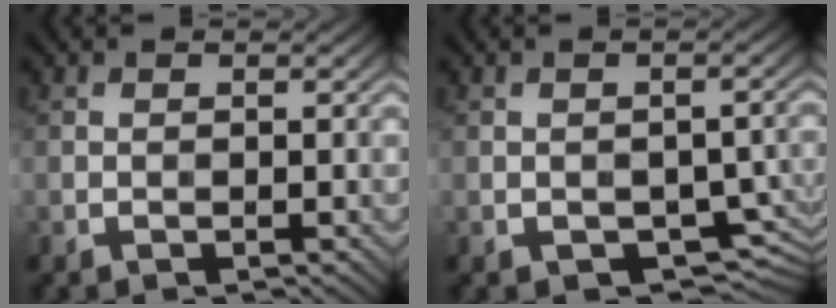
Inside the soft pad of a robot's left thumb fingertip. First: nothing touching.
{"total": 5.8, "force": [-2.3, 3.3, 4.2], "torque": [-0.059, -0.010, -0.029]}